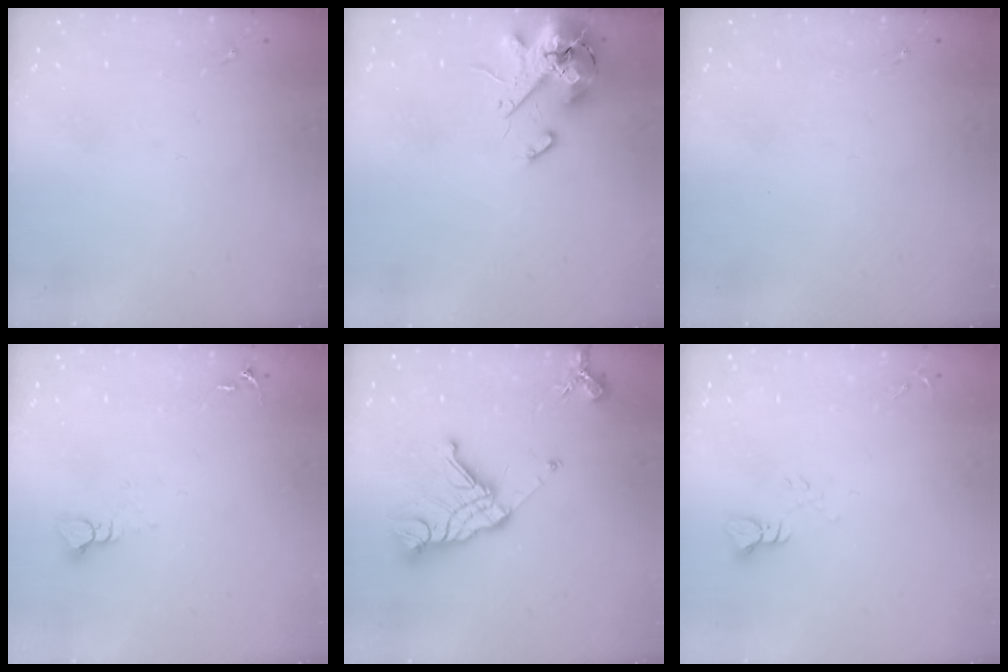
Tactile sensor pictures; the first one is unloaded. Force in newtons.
{"total": 13.2, "press": 13.0, "slide": 2.2}
{"total": 0.0}
{"total": 3.9, "press": 3.9, "slide": 0.4}
{"total": 17.5, "press": 17.3, "slide": 2.0}
{"total": 3.3, "press": 3.3, "slide": 0.3}